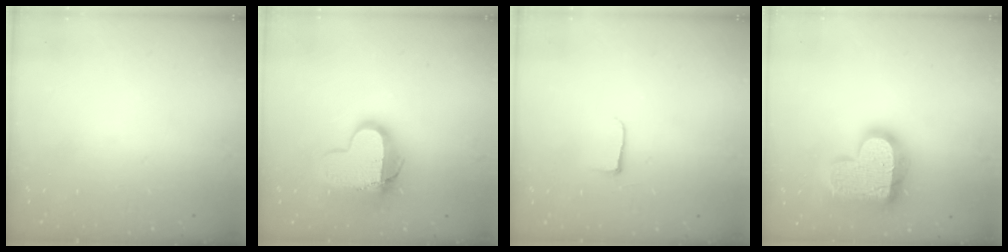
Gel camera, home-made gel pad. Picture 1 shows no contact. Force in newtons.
{"total": 12.7, "press": 12.7, "slide": 0.9}
{"total": 4.0, "press": 4.0, "slide": 0.5}
{"total": 22.2, "press": 22.1, "slide": 1.5}